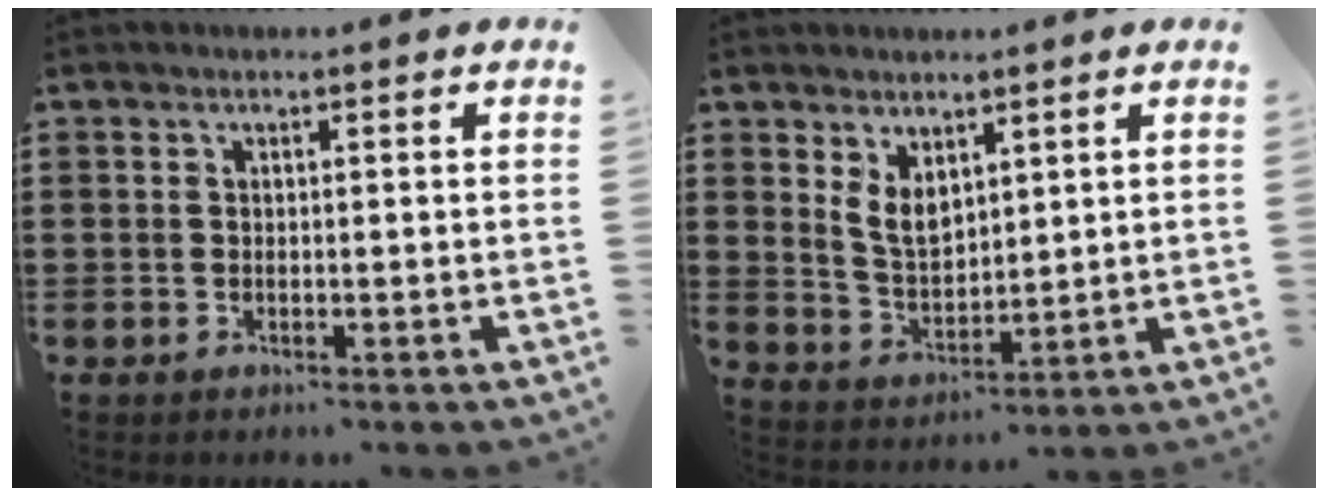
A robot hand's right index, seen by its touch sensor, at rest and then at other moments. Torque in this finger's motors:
{"motor_torque": [0.46, 0.45, 0.16, 0.09]}